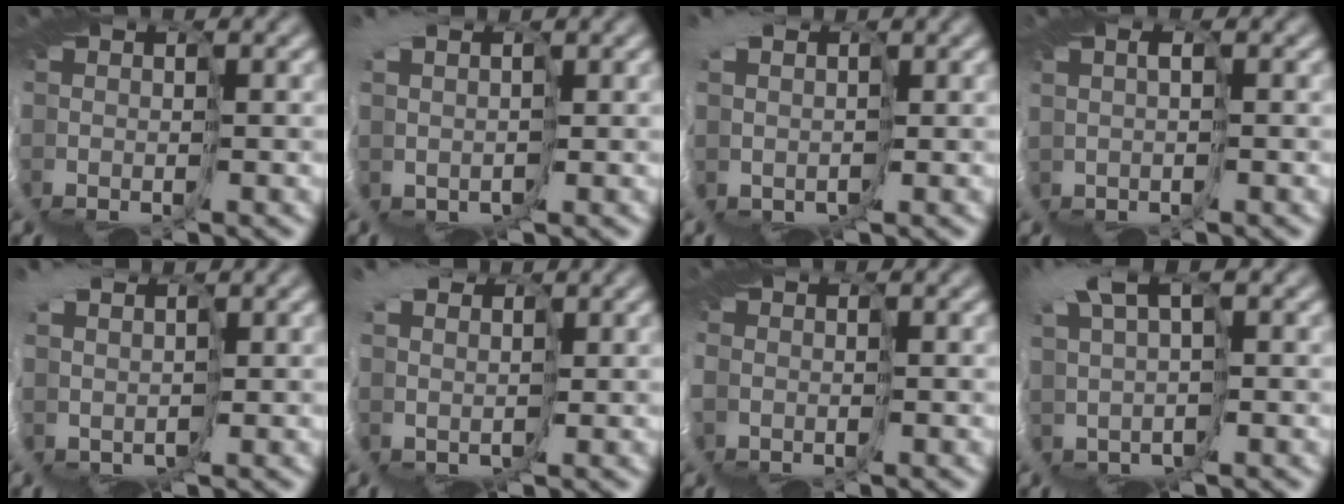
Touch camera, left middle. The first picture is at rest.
{"total": 4.1, "force": [1.1, 3.1, 2.5], "torque": [-0.057, -0.018, 0.010]}
{"total": 4.2, "force": [1.0, 3.3, 2.4], "torque": [-0.051, -0.020, 0.009]}
{"total": 1.1, "force": [1.0, 0.1, 0.4], "torque": [-0.012, 0.002, 0.018]}
{"total": 3.7, "force": [1.6, 2.7, 1.8], "torque": [-0.044, -0.013, 0.016]}
{"total": 4.8, "force": [1.8, 3.9, 2.1], "torque": [-0.041, -0.014, 0.019]}
{"total": 4.8, "force": [-0.8, 4.1, 2.4], "torque": [-0.084, -0.010, -0.014]}
{"total": 3.8, "force": [1.8, 1.4, 3.0], "torque": [-0.084, -0.003, 0.021]}